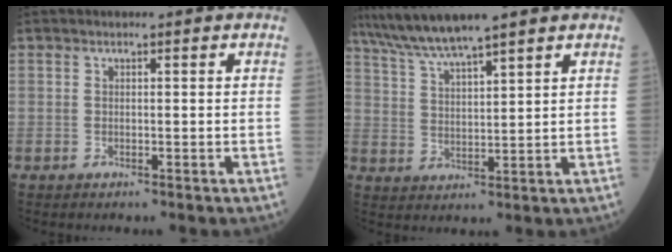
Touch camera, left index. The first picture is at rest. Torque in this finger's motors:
{"motor_torque": [0.28, -0.13, 0.23, 0.06]}